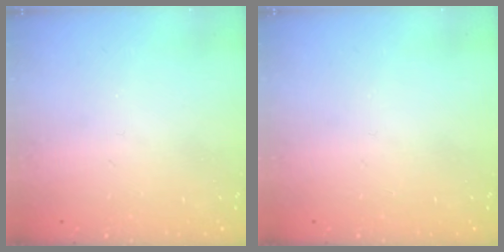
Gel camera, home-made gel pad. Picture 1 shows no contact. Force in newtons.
{"total": 0.0}